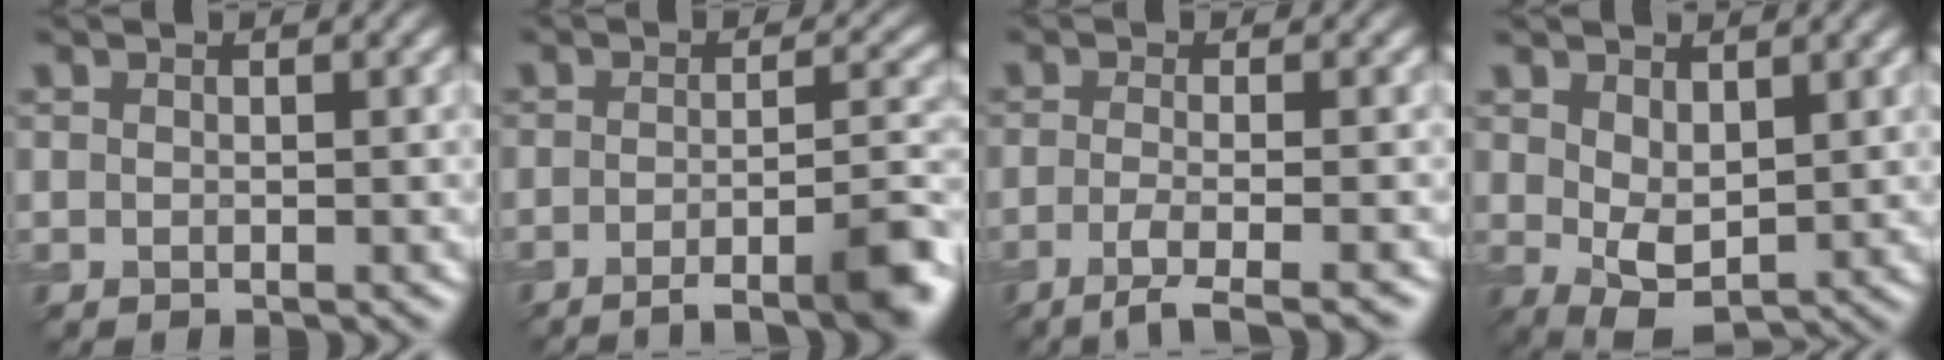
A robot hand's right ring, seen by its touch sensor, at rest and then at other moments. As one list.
[{"total": 6.9, "force": [-4.1, 1.5, 5.3], "torque": [-0.061, 0.007, -0.063]}, {"total": 3.9, "force": [-2.2, 0.8, 3.1], "torque": [-0.043, -0.004, -0.049]}, {"total": 3.6, "force": [1.0, 2.0, 2.8], "torque": [-0.057, -0.006, 0.027]}]